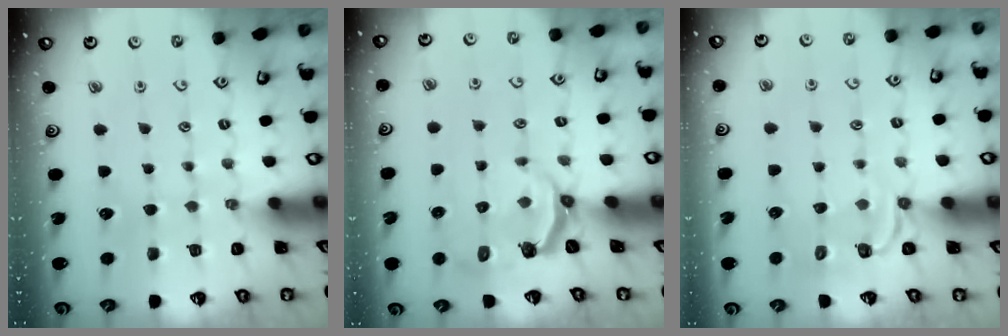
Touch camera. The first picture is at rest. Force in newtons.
{"total": 4.3, "press": 2.9, "slide": 3.1}
{"total": 3.6, "press": 3.0, "slide": 2.1}